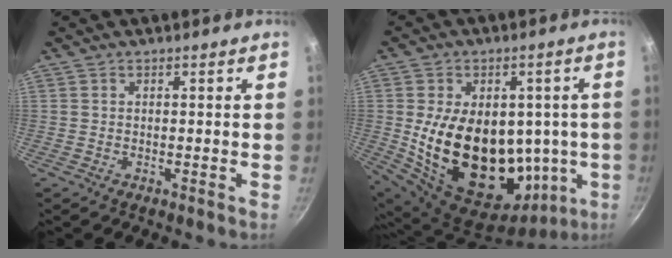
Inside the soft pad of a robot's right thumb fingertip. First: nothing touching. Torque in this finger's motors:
{"motor_torque": [-0.50, 2.49, 2.76, 0.00, 0.29]}